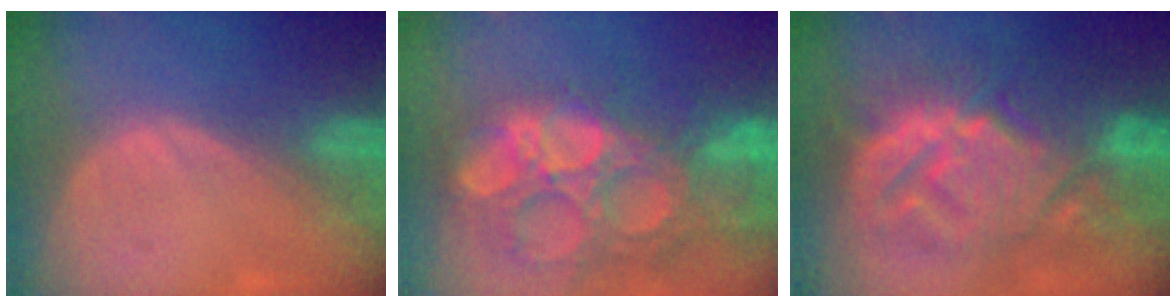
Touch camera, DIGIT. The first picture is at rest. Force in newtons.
{"total": 15.2, "press": 12.6, "slide": 8.5}
{"total": 13.9, "press": 13.8, "slide": 1.4}